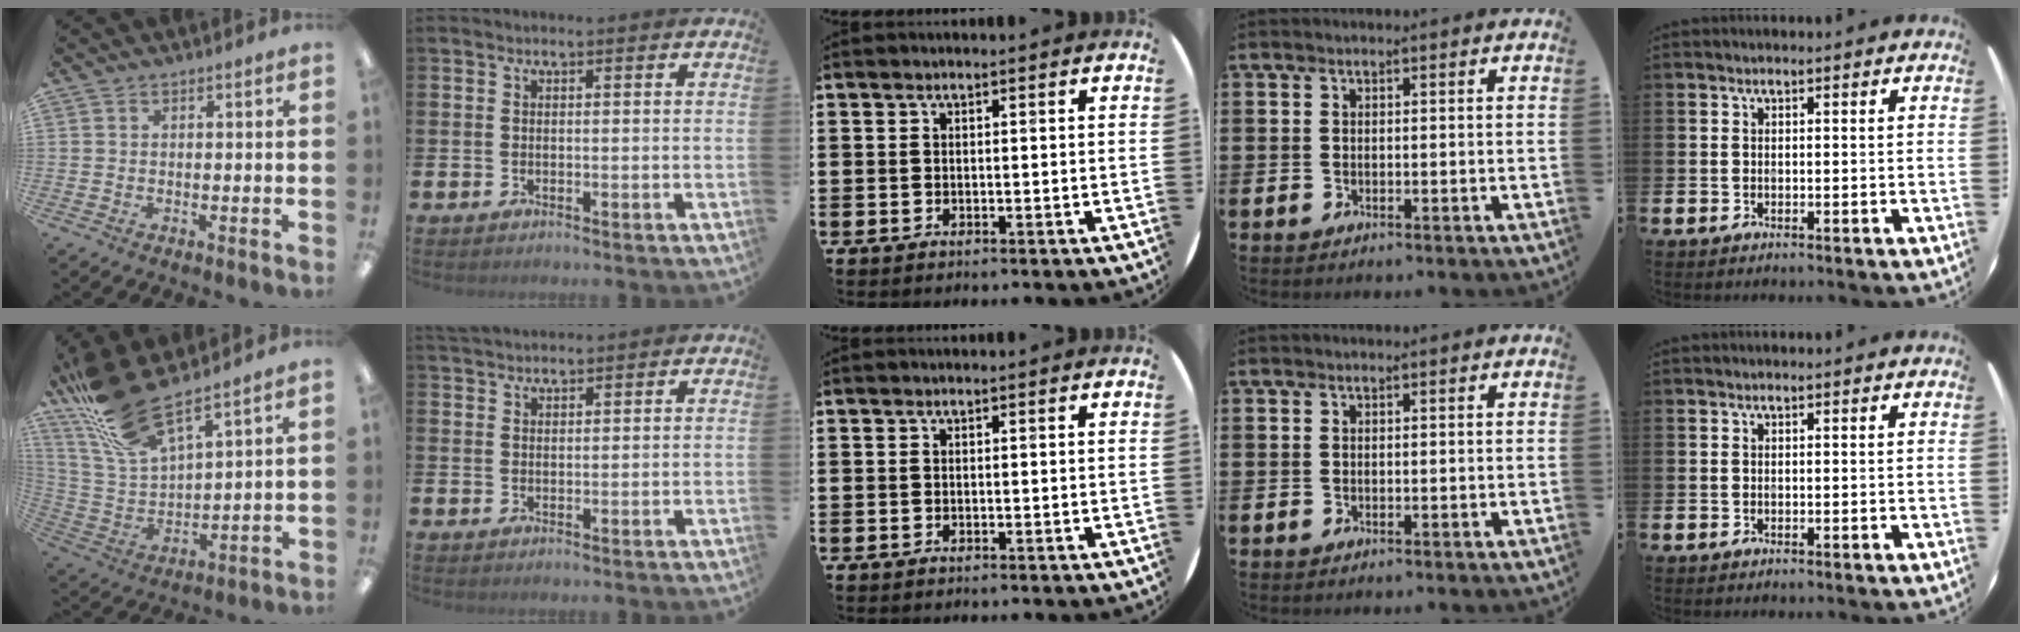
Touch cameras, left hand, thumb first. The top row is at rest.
{"thumb": {"total": 16.7, "force": [13.4, 4.1, 9.2], "torque": [-0.214, -0.070, 0.239]}, "index": {"total": 2.5, "force": [2.5, 0.4, 0.2], "torque": [-0.011, -0.007, 0.047]}}